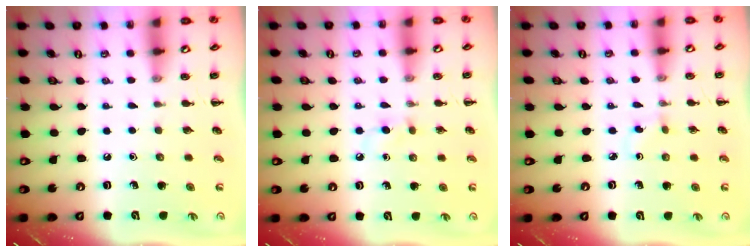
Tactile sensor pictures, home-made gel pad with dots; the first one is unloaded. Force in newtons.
{"total": 2.6, "press": 2.4, "slide": 1.1}
{"total": 1.6, "press": 1.4, "slide": 0.8}